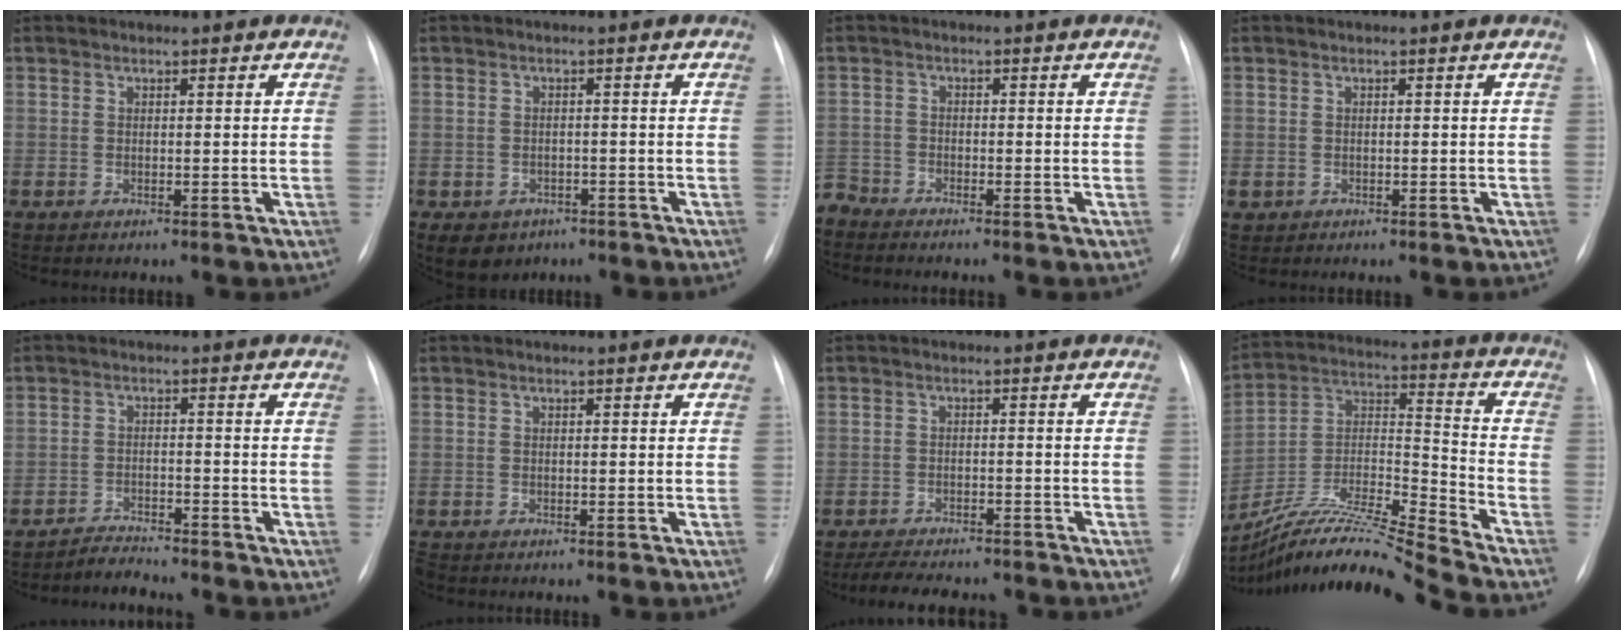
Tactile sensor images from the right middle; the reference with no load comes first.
{"total": 5.4, "force": [-3.2, 4.2, 1.3], "torque": [-0.018, 0.007, -0.036]}
{"total": 3.0, "force": [-3.0, 0.1, -0.2], "torque": [0.009, -0.012, -0.057]}
{"total": 0.9, "force": [-0.2, 0.9, 0.2], "torque": [-0.003, 0.005, 0.001]}
{"total": 2.9, "force": [-2.8, -0.3, -0.4], "torque": [0.004, -0.018, -0.048]}
{"total": 1.4, "force": [-1.2, 0.7, 0.5], "torque": [-0.011, -0.003, -0.016]}
{"total": 9.4, "force": [-8.3, 2.6, 3.7], "torque": [-0.060, -0.007, -0.118]}
{"total": 17.9, "force": [-16.4, -2.6, 6.7], "torque": [-0.128, 0.022, -0.294]}